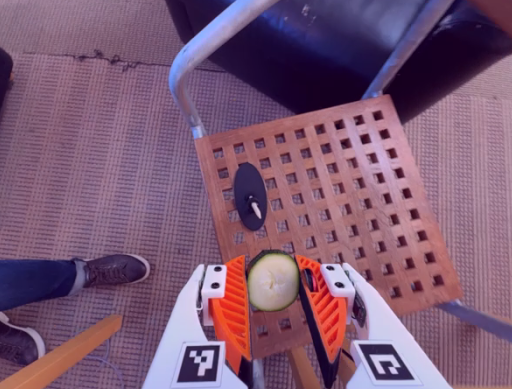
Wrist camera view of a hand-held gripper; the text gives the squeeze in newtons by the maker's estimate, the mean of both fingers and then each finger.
{"total": 7.2, "left": 7.0, "right": 7.4}